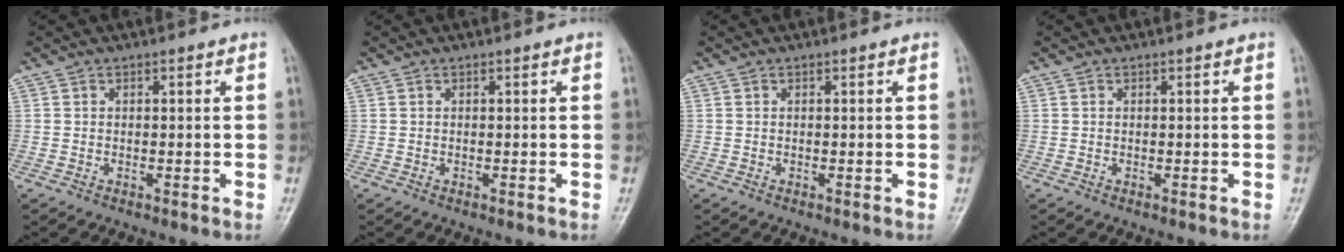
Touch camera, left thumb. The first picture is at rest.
{"total": 0.0}
{"total": 0.0}
{"total": 0.0}